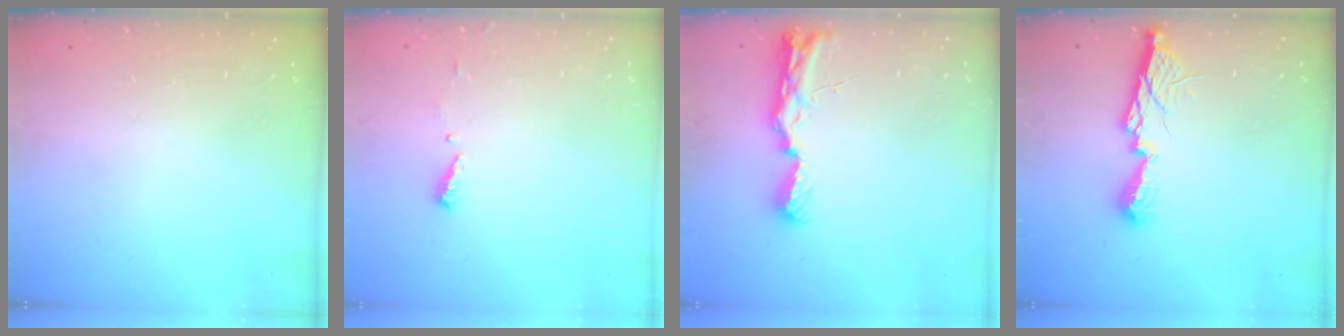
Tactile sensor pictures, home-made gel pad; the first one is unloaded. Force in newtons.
{"total": 4.4, "press": 4.4, "slide": 0.3}
{"total": 11.0, "press": 9.9, "slide": 5.0}
{"total": 11.0, "press": 11.0, "slide": 0.4}